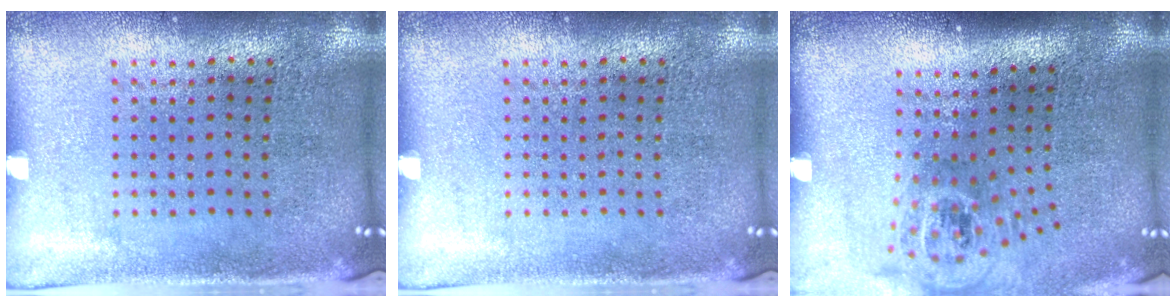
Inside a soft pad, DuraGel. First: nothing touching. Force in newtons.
{"total": 0.0}
{"total": 1.7, "press": 1.2, "slide": 1.2}